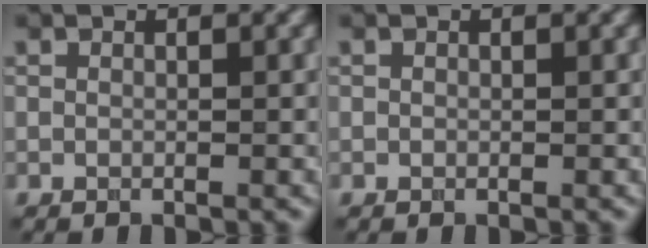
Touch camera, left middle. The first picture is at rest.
{"total": 0.0}